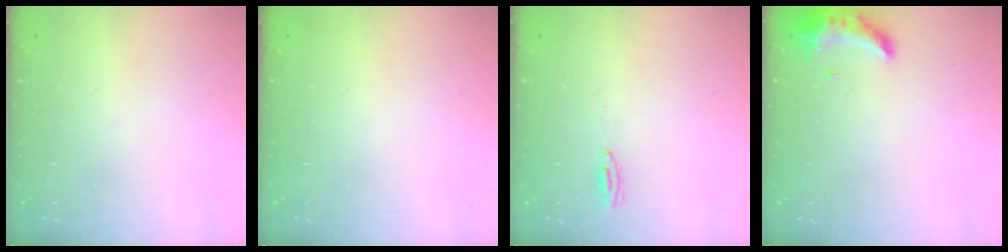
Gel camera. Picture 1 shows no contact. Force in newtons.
{"total": 0.0}
{"total": 4.8, "press": 2.7, "slide": 4.0}
{"total": 8.2, "press": 8.1, "slide": 1.6}